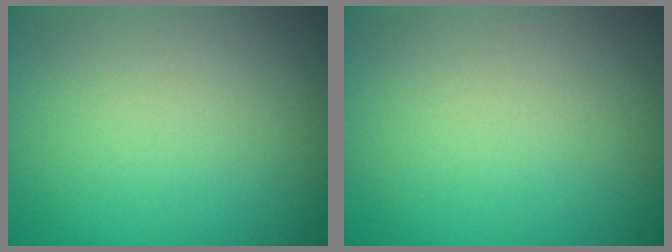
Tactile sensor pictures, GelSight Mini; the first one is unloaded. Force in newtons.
{"total": 0.0}